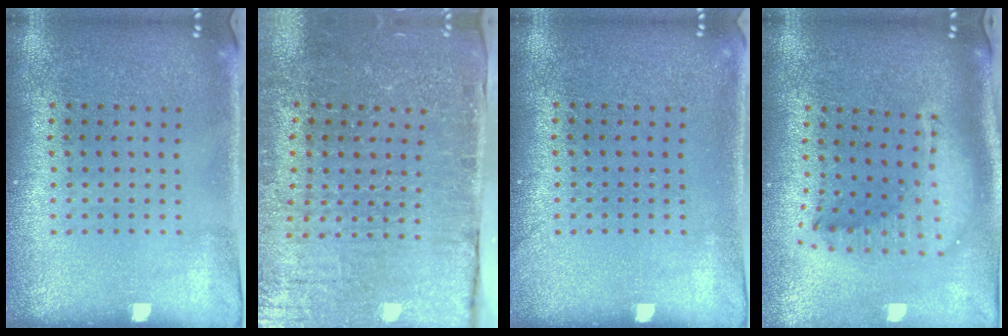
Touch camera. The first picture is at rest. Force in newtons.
{"total": 4.2, "press": 4.1, "slide": 1.0}
{"total": 0.7, "press": 0.7, "slide": 0.1}
{"total": 2.1, "press": 1.6, "slide": 1.3}